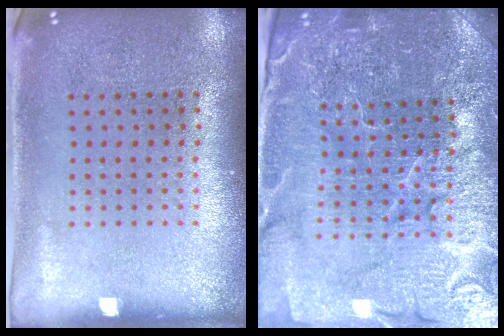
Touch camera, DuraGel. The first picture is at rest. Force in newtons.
{"total": 5.3, "press": 4.9, "slide": 2.1}